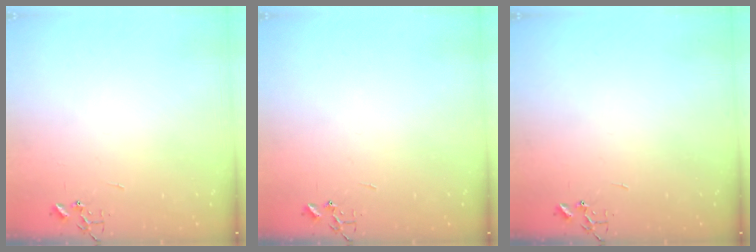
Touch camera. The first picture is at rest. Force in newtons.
{"total": 0.0}
{"total": 0.0}